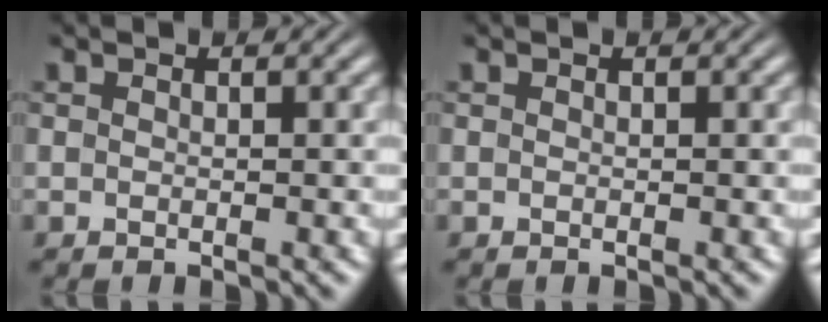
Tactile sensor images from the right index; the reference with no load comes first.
{"total": 0.0}